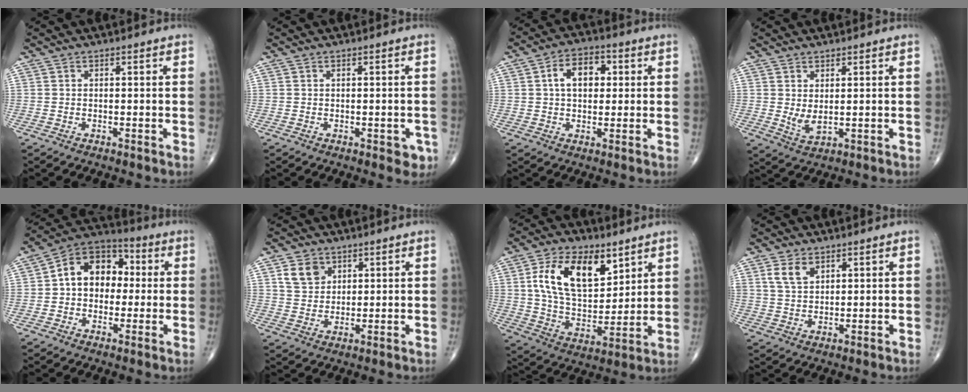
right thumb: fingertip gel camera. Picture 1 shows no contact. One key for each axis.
{"total": 2.7, "fx": -0.9, "fy": 1.5, "fz": 2.1, "tx": -0.007, "ty": 0.002, "tz": -0.007}
{"total": 8.0, "fx": 1.5, "fy": 5.2, "fz": 5.9, "tx": -0.078, "ty": 0.014, "tz": 0.018}
{"total": 3.5, "fx": 0.7, "fy": 1.7, "fz": 3.1, "tx": -0.056, "ty": -0.013, "tz": 0.022}
{"total": 12.8, "fx": 1.0, "fy": 9.5, "fz": 8.6, "tx": -0.100, "ty": 0.033, "tz": 0.002}
{"total": 6.0, "fx": 2.8, "fy": 4.6, "fz": 2.5, "tx": -0.026, "ty": -0.013, "tz": 0.055}
{"total": 17.6, "fx": 7.2, "fy": 9.7, "fz": 12.8, "tx": -0.194, "ty": -0.031, "tz": 0.136}
{"total": 4.8, "fx": 2.4, "fy": 2.9, "fz": 2.9, "tx": -0.044, "ty": -0.009, "tz": 0.050}